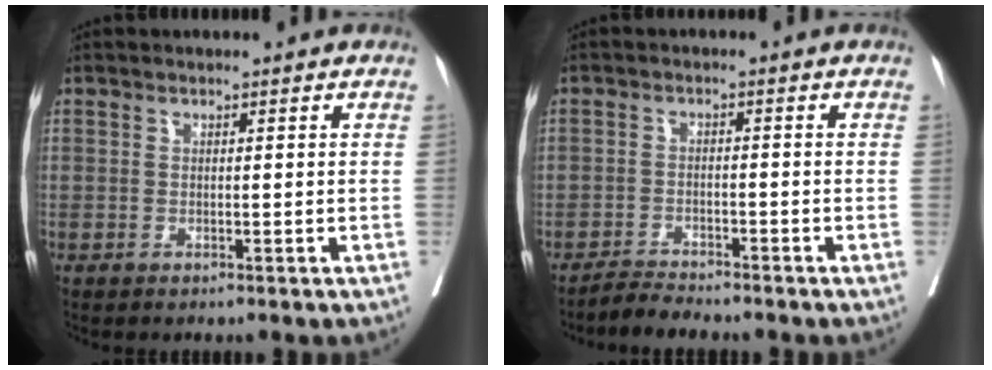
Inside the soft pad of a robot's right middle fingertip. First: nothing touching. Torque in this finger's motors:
{"motor_torque": [-0.28, -0.18, -0.17, -0.12]}